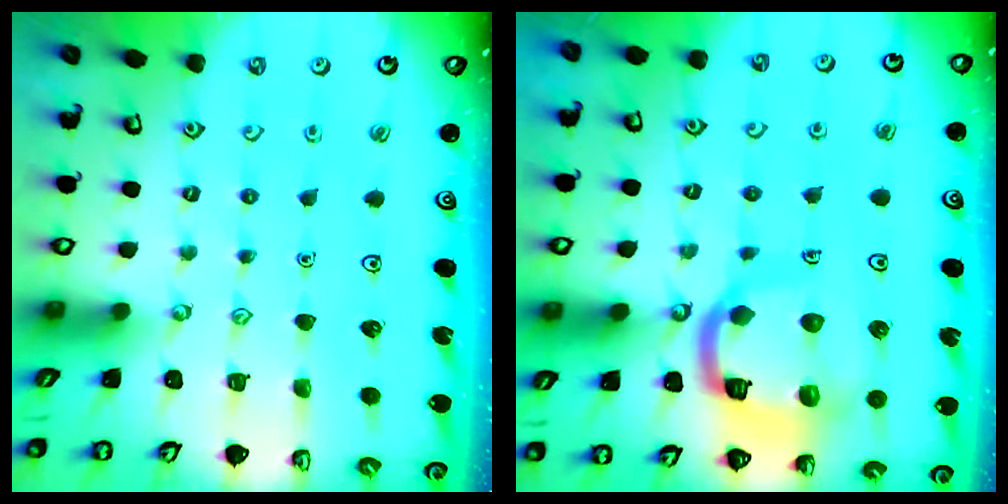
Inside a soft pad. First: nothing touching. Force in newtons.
{"total": 14.5, "press": 14.4, "slide": 1.5}